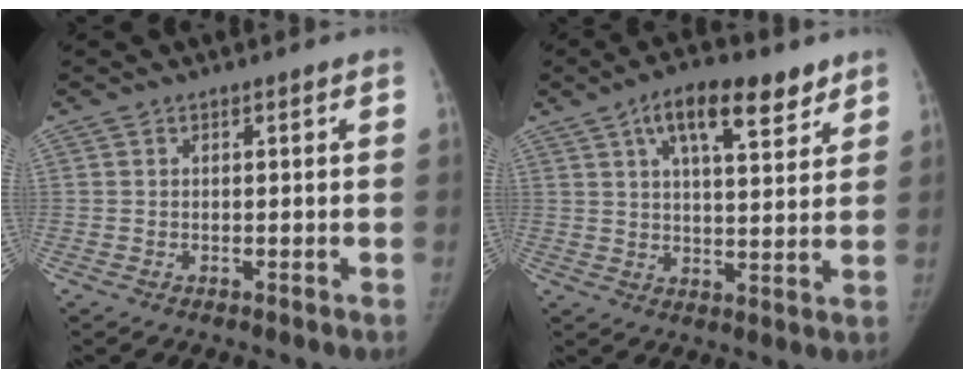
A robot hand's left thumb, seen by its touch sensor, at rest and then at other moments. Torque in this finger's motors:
{"motor_torque": [0.03, 0.10, 0.60, -0.12, 0.07]}